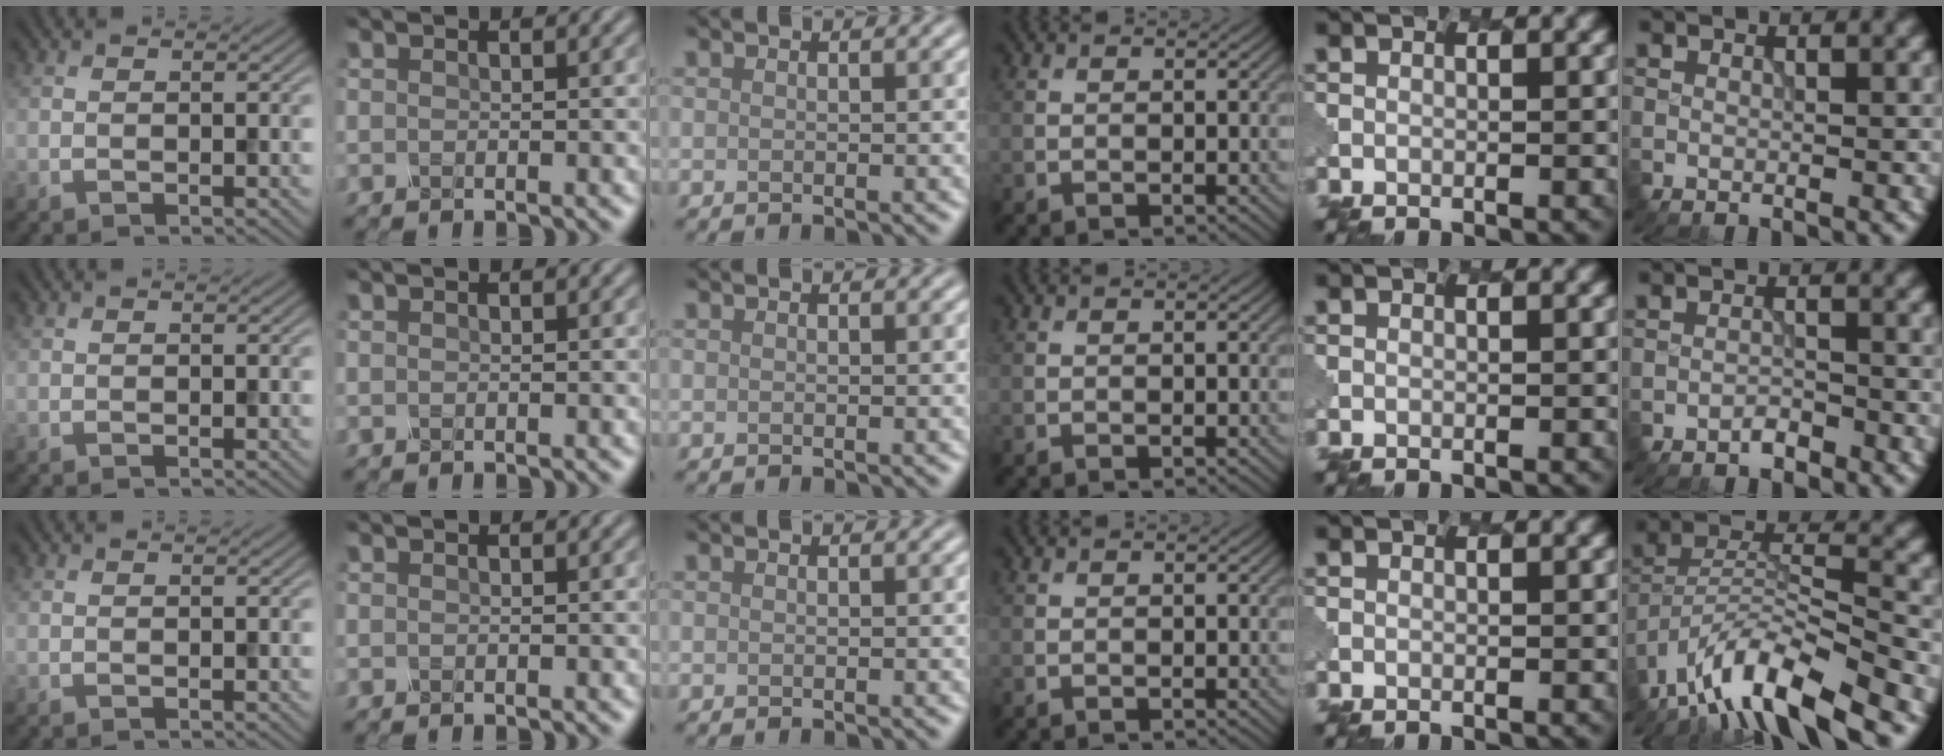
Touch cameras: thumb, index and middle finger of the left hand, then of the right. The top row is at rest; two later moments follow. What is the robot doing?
{"motion": "dispense", "object": "dispenser bottle"}